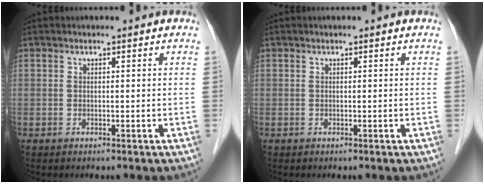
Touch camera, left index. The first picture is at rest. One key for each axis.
{"total": 2.1, "fx": -2.0, "fy": -0.4, "fz": -0.5, "tx": 0.011, "ty": -0.007, "tz": -0.032}